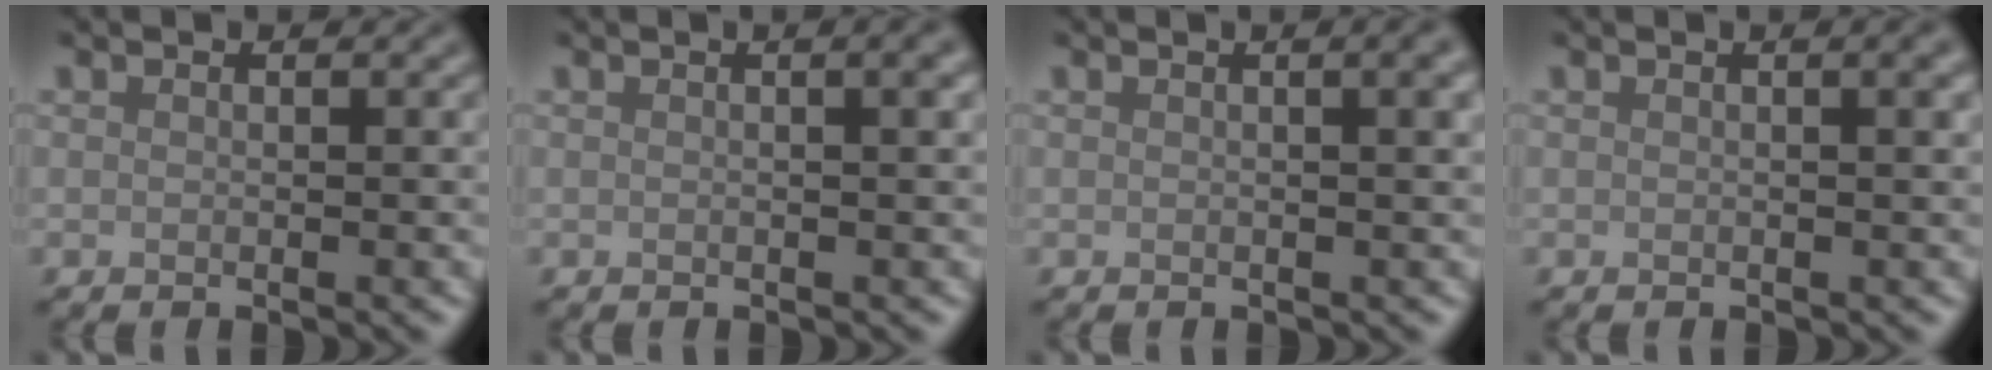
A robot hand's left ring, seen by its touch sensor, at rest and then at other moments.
{"total": 3.7, "force": [0.9, 1.6, 3.2], "torque": [-0.014, 0.016, -0.009]}
{"total": 4.6, "force": [1.0, 2.0, 4.0], "torque": [-0.020, 0.024, -0.008]}
{"total": 2.7, "force": [0.5, 1.0, 2.5], "torque": [-0.017, 0.007, 0.001]}